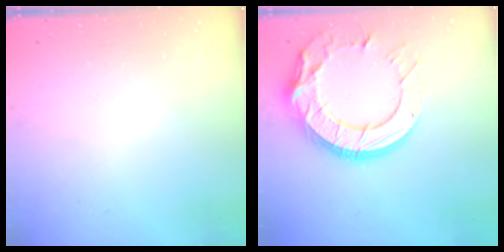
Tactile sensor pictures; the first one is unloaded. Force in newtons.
{"total": 20.2, "press": 20.1, "slide": 1.7}